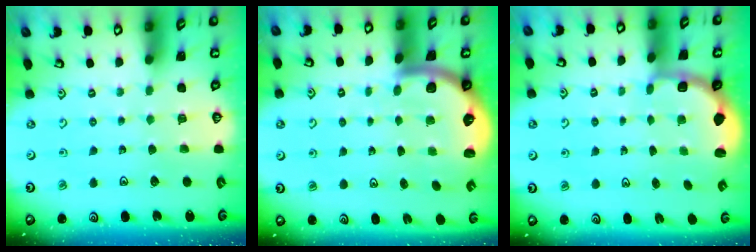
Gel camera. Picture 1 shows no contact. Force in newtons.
{"total": 3.4, "press": 3.2, "slide": 1.0}
{"total": 2.8, "press": 2.2, "slide": 1.7}